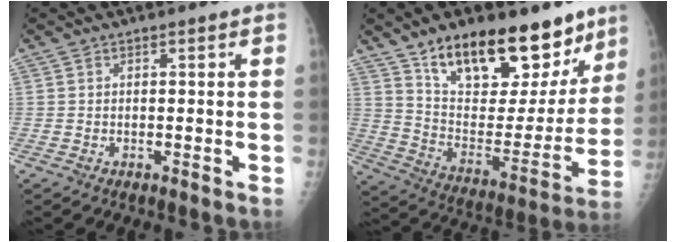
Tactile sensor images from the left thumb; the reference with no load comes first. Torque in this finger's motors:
{"motor_torque": [0.65, 0.42, 1.48, -1.29, 0.26]}